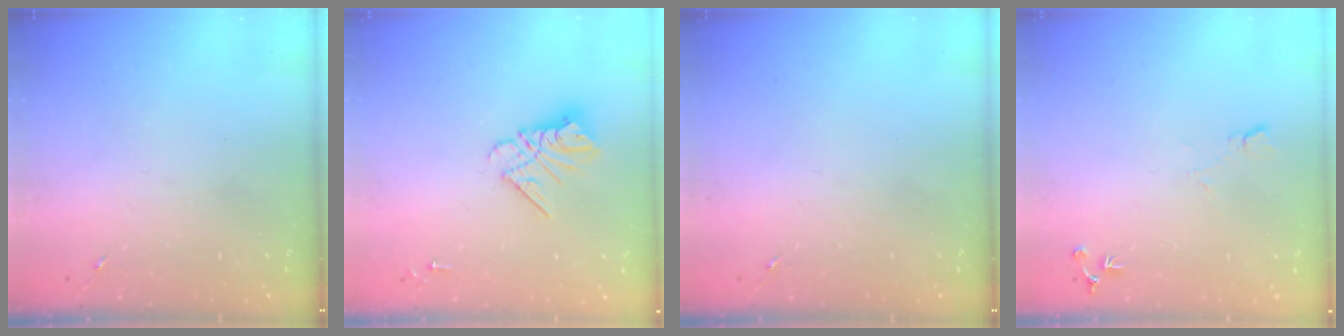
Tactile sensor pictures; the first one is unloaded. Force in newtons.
{"total": 10.7, "press": 10.7, "slide": 1.0}
{"total": 0.0}
{"total": 6.1, "press": 6.0, "slide": 1.0}